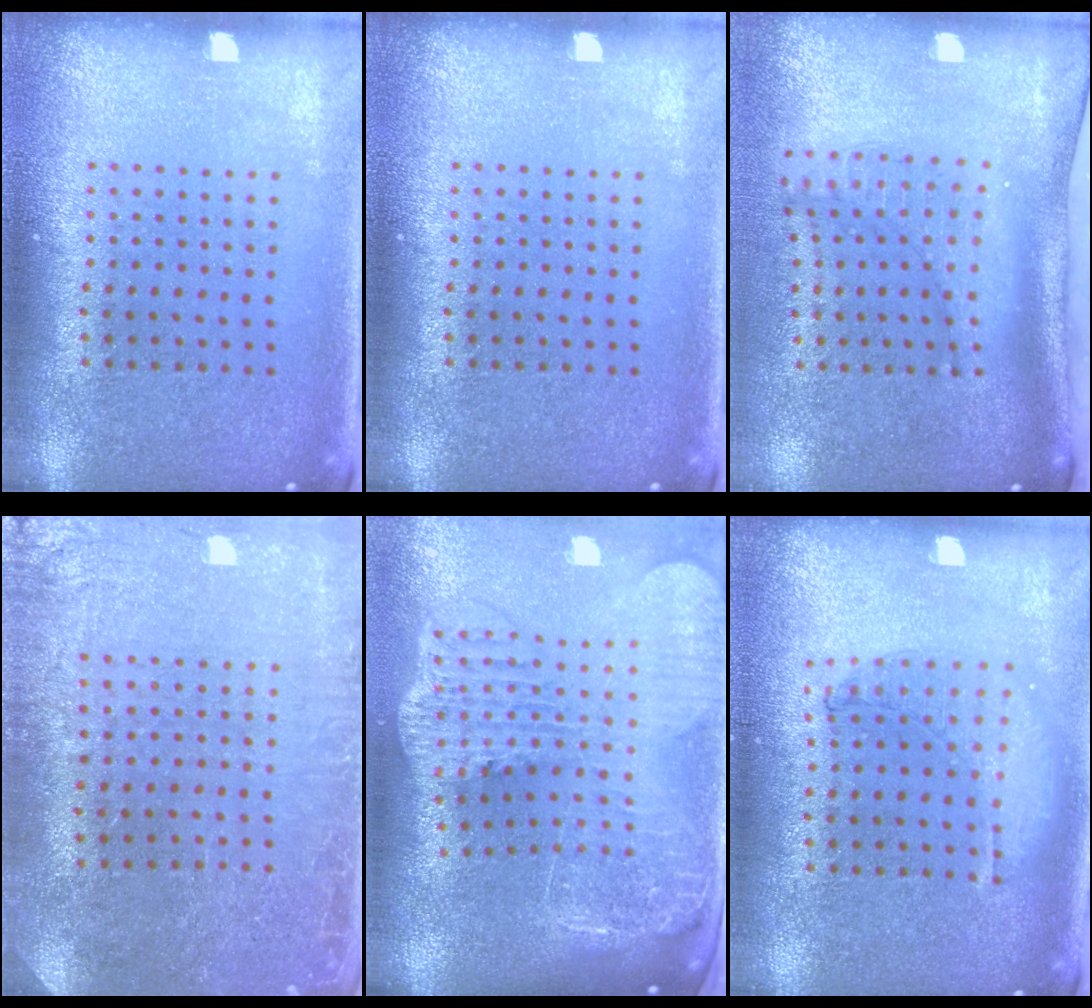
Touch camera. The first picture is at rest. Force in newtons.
{"total": 0.0}
{"total": 1.9, "press": 1.4, "slide": 1.3}
{"total": 0.7, "press": 0.7, "slide": 0.2}
{"total": 4.0, "press": 3.1, "slide": 2.6}
{"total": 1.0, "press": 0.9, "slide": 0.3}